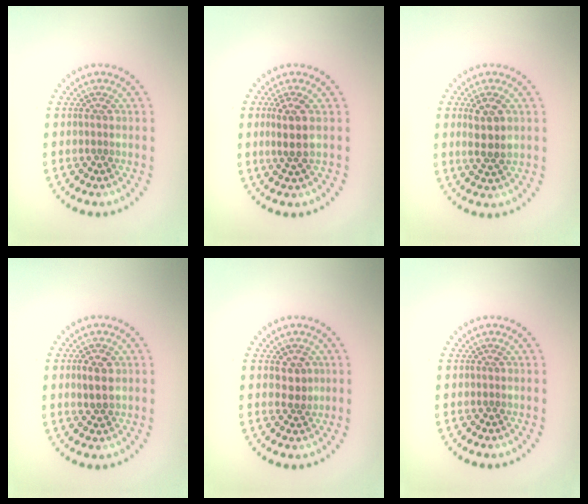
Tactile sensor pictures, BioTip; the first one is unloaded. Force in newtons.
{"total": 2.5, "press": 2.2, "slide": 1.1}
{"total": 2.9, "press": 2.8, "slide": 0.9}
{"total": 2.1, "press": 2.1, "slide": 0.2}
{"total": 1.9, "press": 1.8, "slide": 0.7}
{"total": 0.0}